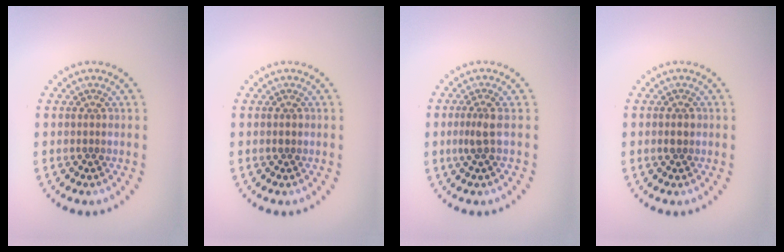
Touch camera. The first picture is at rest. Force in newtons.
{"total": 0.7, "press": 0.7, "slide": 0.1}
{"total": 1.7, "press": 1.4, "slide": 1.1}
{"total": 1.0, "press": 1.0, "slide": 0.1}